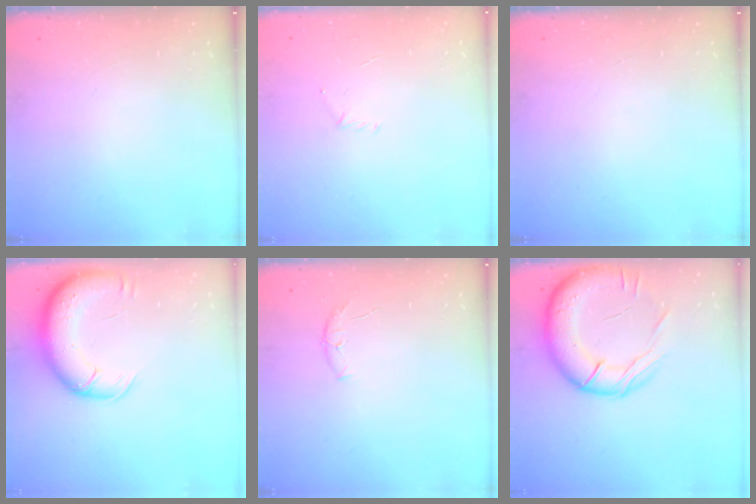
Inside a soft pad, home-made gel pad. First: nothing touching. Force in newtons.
{"total": 2.9, "press": 2.8, "slide": 0.8}
{"total": 0.0}
{"total": 13.2, "press": 12.8, "slide": 3.3}
{"total": 5.6, "press": 5.5, "slide": 1.1}
{"total": 19.3, "press": 19.1, "slide": 2.8}